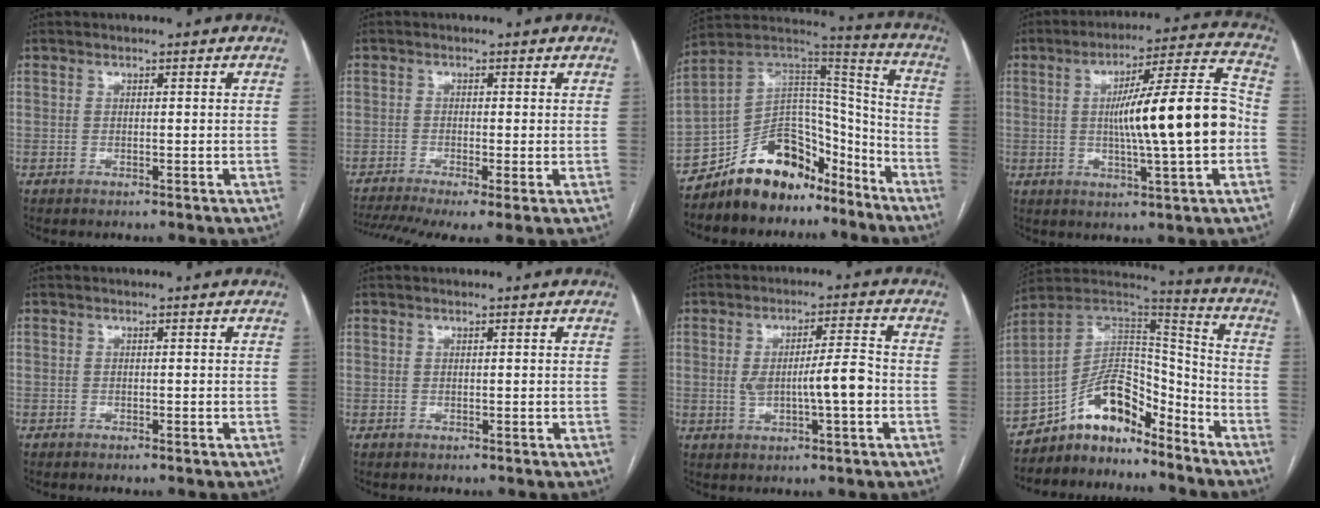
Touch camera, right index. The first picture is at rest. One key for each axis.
{"total": 9.1, "fx": -5.7, "fy": 1.9, "fz": 6.9, "tx": -0.128, "ty": -0.011, "tz": -0.095}
{"total": 14.6, "fx": -11.3, "fy": 6.4, "fz": 6.6, "tx": -0.104, "ty": 0.057, "tz": -0.196}
{"total": 16.4, "fx": -1.2, "fy": 0.7, "fz": 16.3, "tx": -0.252, "ty": 0.018, "tz": -0.019}
{"total": 0.7, "fx": -0.6, "fy": 0.1, "fz": 0.3, "tx": -0.007, "ty": 0.000, "tz": -0.010}
{"total": 0.0}
{"total": 7.5, "fx": -1.0, "fy": 1.2, "fz": 7.3, "tx": -0.128, "ty": 0.009, "tz": -0.013}
{"total": 12.6, "fx": -10.1, "fy": 4.6, "fz": 6.0, "tx": -0.094, "ty": 0.053, "tz": -0.178}